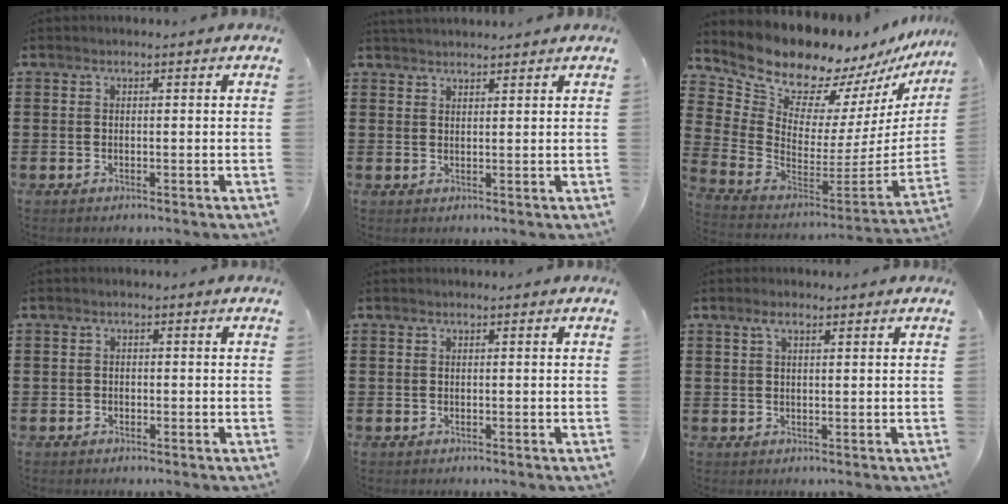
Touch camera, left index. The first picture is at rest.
{"total": 1.8, "force": [1.8, 0.1, 0.2], "torque": [-0.007, 0.002, 0.036]}
{"total": 10.8, "force": [10.2, 3.5, 0.9], "torque": [-0.080, -0.097, 0.182]}
{"total": 0.8, "force": [-0.5, 0.6, 0.1], "torque": [-0.004, 0.002, -0.013]}
{"total": 0.0}
{"total": 2.1, "force": [1.1, 0.7, 1.6], "torque": [-0.034, 0.006, 0.018]}